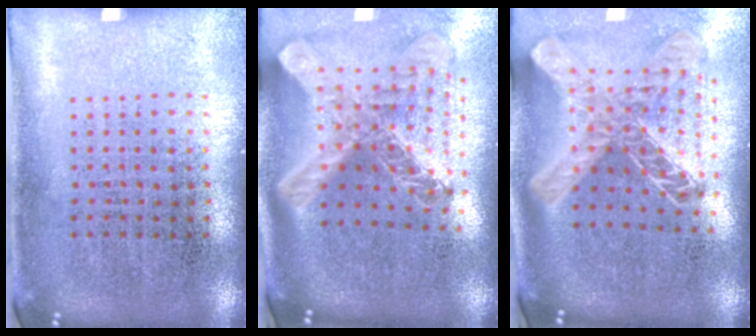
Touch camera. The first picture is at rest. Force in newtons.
{"total": 2.8, "press": 2.0, "slide": 2.0}
{"total": 1.9, "press": 1.6, "slide": 1.1}